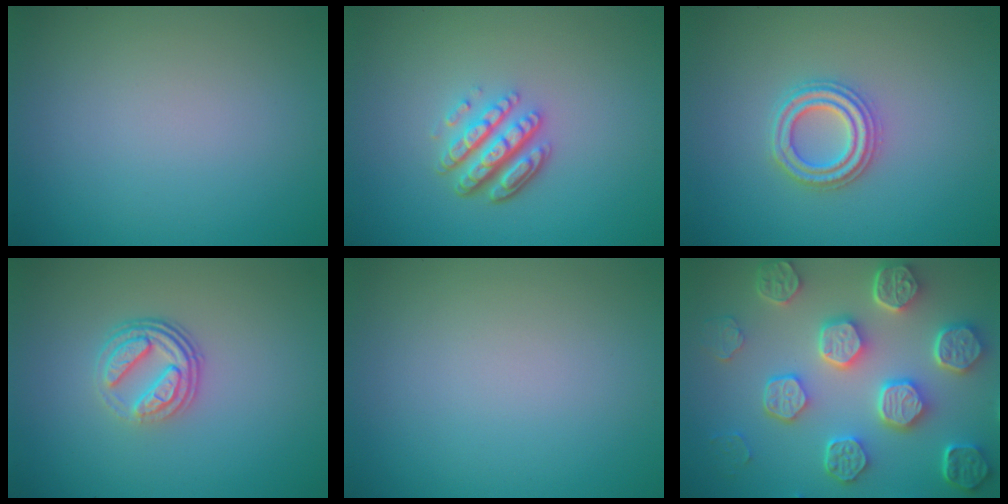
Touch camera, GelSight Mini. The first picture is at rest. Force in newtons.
{"total": 4.7, "press": 3.4, "slide": 3.2}
{"total": 2.7, "press": 2.7, "slide": 0.5}
{"total": 3.7, "press": 2.7, "slide": 2.6}
{"total": 0.0}
{"total": 8.3, "press": 6.4, "slide": 5.3}